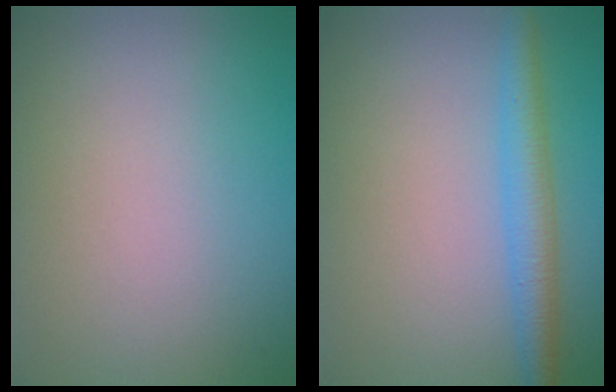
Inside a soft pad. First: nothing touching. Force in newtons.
{"total": 3.4, "press": 3.4, "slide": 0.2}